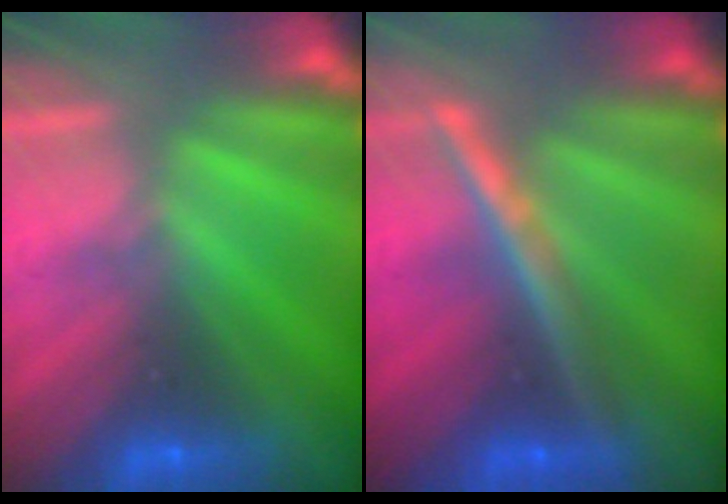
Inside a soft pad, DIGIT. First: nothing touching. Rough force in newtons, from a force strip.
{"total": 4.5}